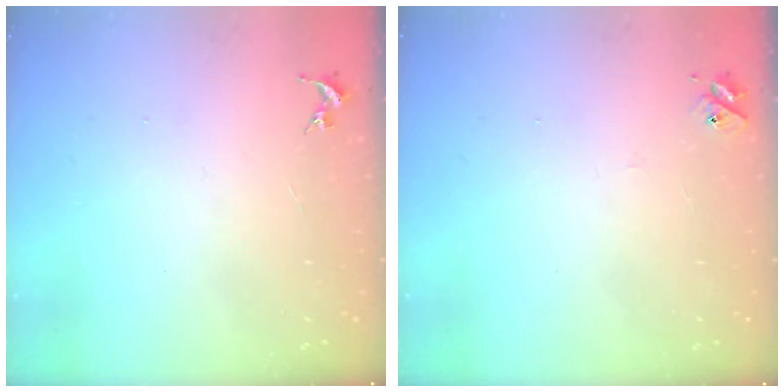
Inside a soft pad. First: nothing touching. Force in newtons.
{"total": 4.5, "press": 4.5, "slide": 0.6}